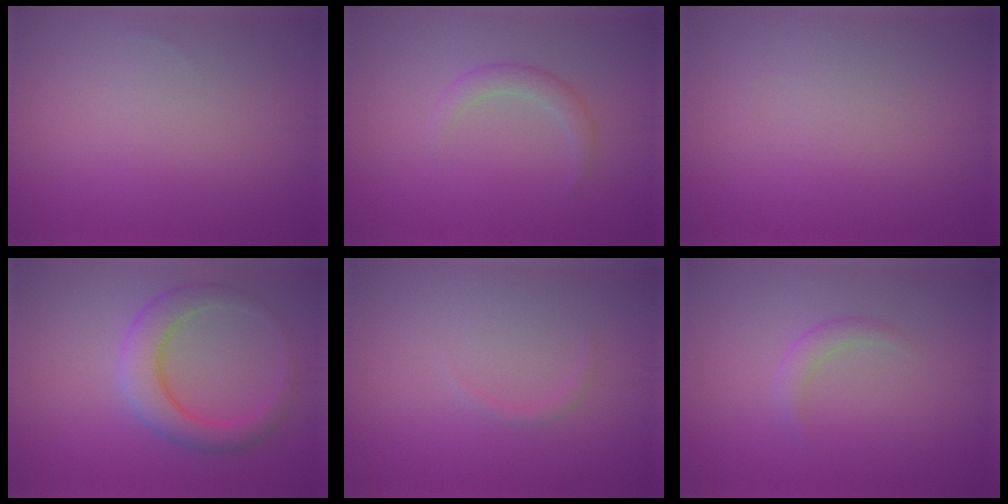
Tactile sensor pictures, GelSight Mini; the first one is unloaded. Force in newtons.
{"total": 1.8, "press": 1.7, "slide": 0.1}
{"total": 0.0}
{"total": 4.5, "press": 4.5, "slide": 0.2}
{"total": 0.7, "press": 0.7, "slide": 0.1}
{"total": 1.4, "press": 1.4, "slide": 0.1}